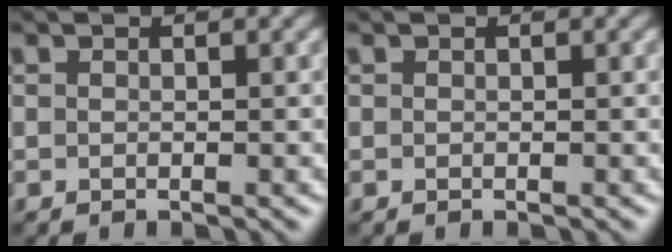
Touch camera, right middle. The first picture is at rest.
{"total": 0.0}